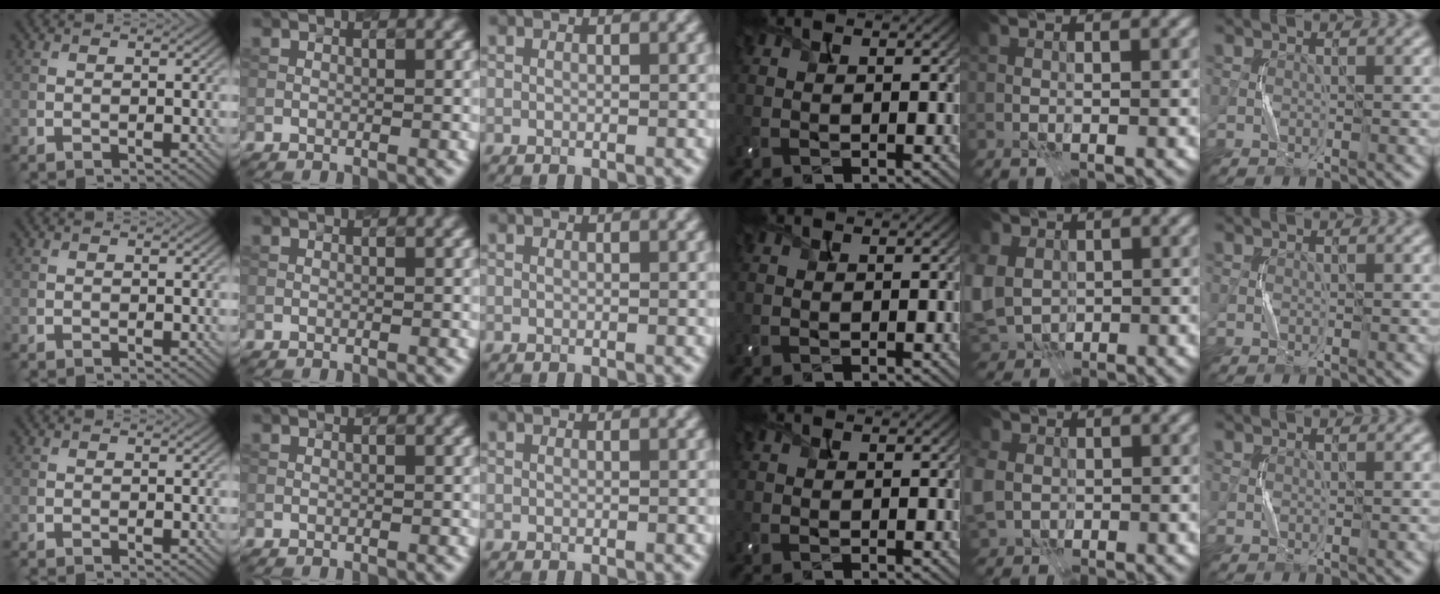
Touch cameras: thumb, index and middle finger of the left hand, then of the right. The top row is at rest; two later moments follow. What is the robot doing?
{"motion": "press", "object": "camera"}